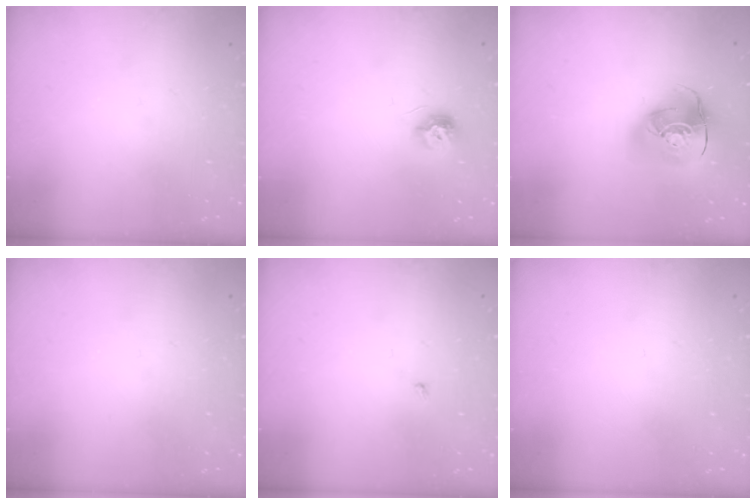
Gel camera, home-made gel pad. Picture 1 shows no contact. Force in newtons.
{"total": 8.1, "press": 8.1, "slide": 0.1}
{"total": 15.4, "press": 15.2, "slide": 2.3}
{"total": 0.0}
{"total": 1.9, "press": 1.9, "slide": 0.3}
{"total": 0.9, "press": 0.9, "slide": 0.1}